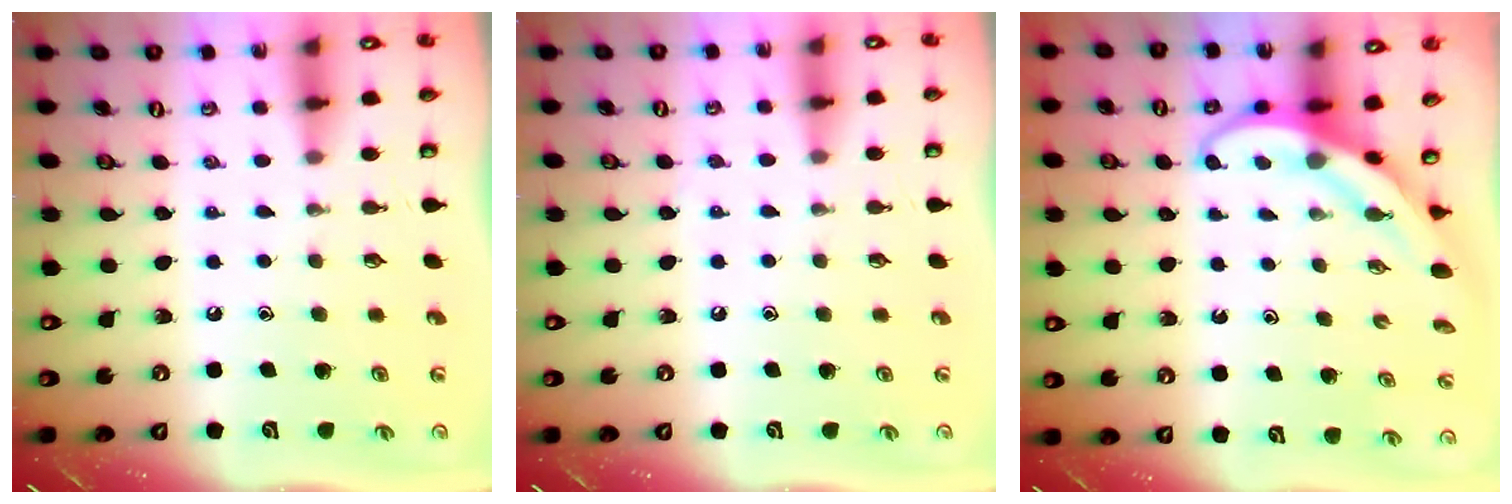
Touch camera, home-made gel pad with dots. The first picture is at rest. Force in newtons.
{"total": 3.0, "press": 2.9, "slide": 0.3}
{"total": 3.9, "press": 3.9, "slide": 0.4}